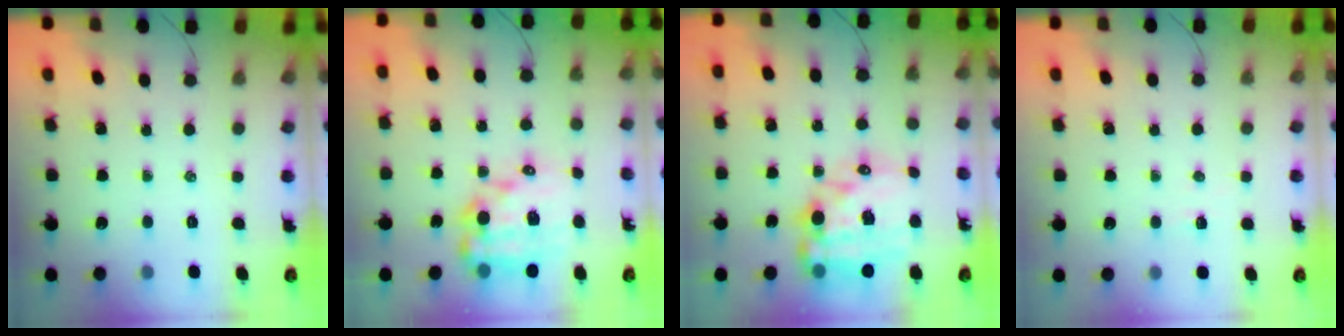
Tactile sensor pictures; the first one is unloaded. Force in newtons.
{"total": 14.9, "press": 14.4, "slide": 3.6}
{"total": 20.5, "press": 20.1, "slide": 4.4}
{"total": 2.6, "press": 2.5, "slide": 0.8}